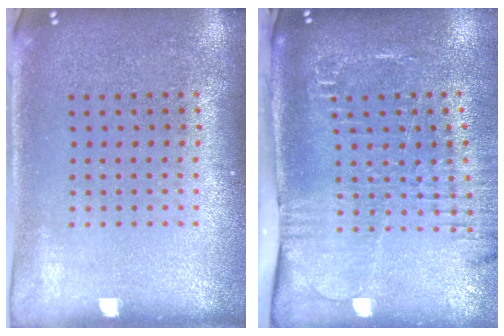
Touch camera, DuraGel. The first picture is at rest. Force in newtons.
{"total": 2.5, "press": 2.1, "slide": 1.3}